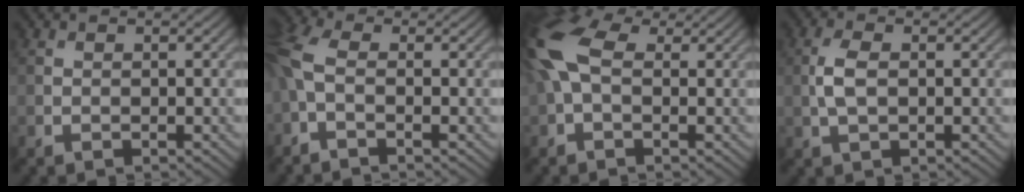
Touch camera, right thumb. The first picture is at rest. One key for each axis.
{"total": 5.8, "fx": -0.9, "fy": 2.6, "fz": 5.1, "tx": -0.141, "ty": 0.005, "tz": -0.030}
{"total": 10.2, "fx": 1.8, "fy": 5.9, "fz": 8.1, "tx": -0.220, "ty": 0.020, "tz": 0.021}
{"total": 3.4, "fx": 0.1, "fy": 1.7, "fz": 2.9, "tx": -0.073, "ty": 0.004, "tz": -0.001}